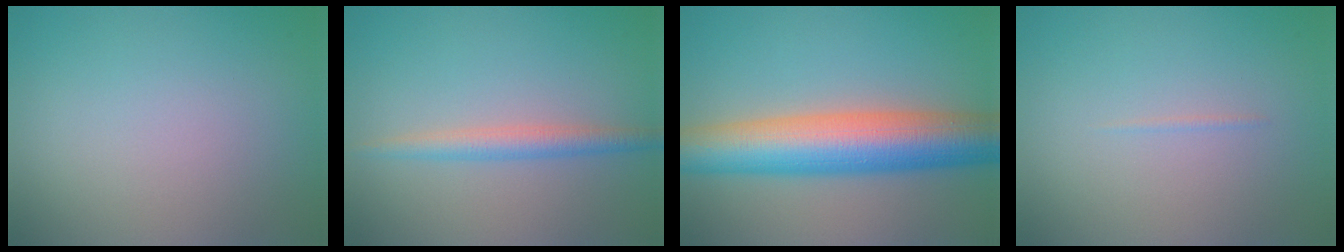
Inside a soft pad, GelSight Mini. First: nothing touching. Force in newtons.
{"total": 2.3, "press": 2.3, "slide": 0.1}
{"total": 10.3, "press": 10.3, "slide": 0.3}
{"total": 0.7, "press": 0.7, "slide": 0.2}